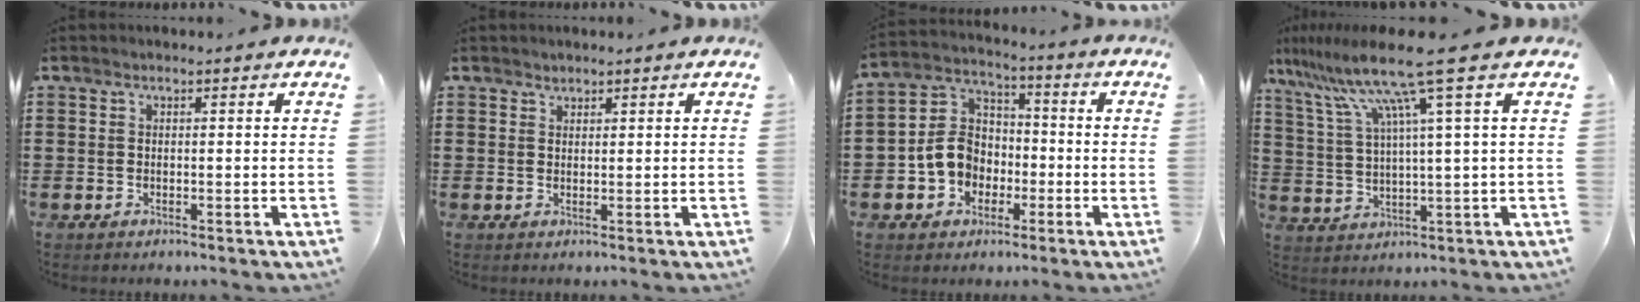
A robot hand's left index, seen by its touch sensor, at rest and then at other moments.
{"total": 1.2, "force": [1.1, 0.4, -0.1], "torque": [-0.001, 0.000, 0.023]}
{"total": 8.1, "force": [-2.1, 6.9, 3.7], "torque": [-0.107, 0.016, -0.045]}
{"total": 10.9, "force": [6.3, -0.6, 8.9], "torque": [-0.200, -0.025, 0.095]}